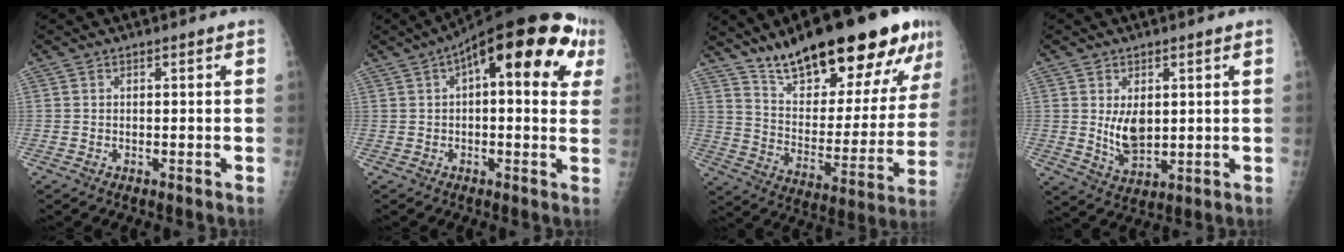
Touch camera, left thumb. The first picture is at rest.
{"total": 20.2, "force": [7.3, 7.9, 17.1], "torque": [-0.226, 0.026, 0.092]}
{"total": 27.3, "force": [18.4, 8.7, 18.2], "torque": [-0.233, -0.066, 0.289]}
{"total": 6.8, "force": [1.1, 4.1, 5.3], "torque": [-0.075, -0.019, 0.032]}